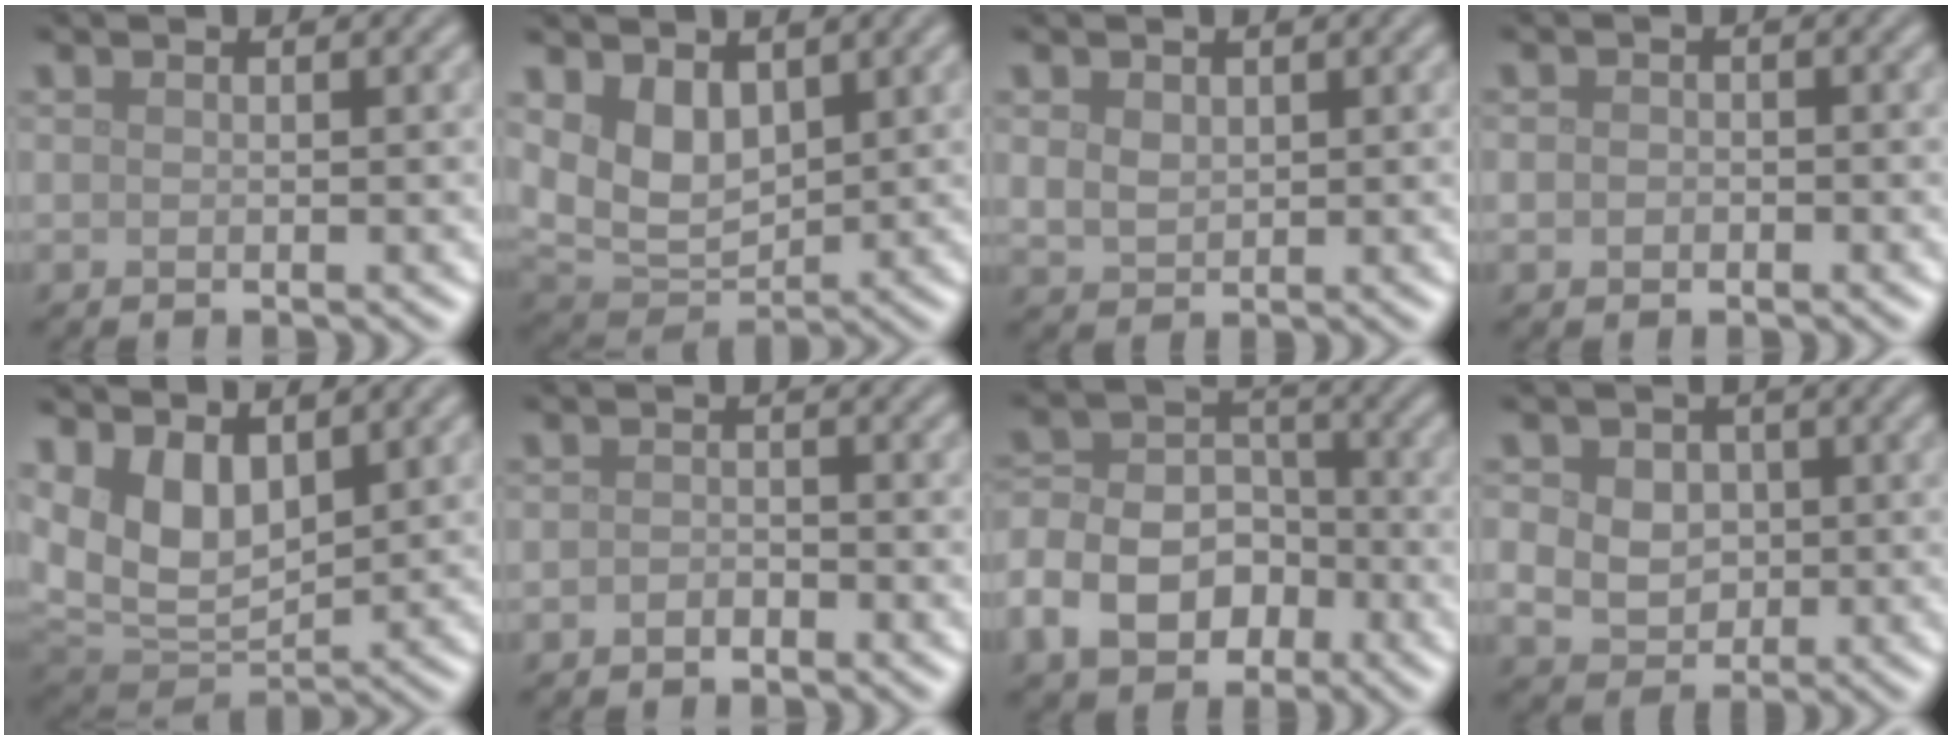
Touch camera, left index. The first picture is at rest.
{"total": 5.1, "force": [2.0, 3.3, 3.3], "torque": [-0.070, -0.015, 0.042]}
{"total": 2.0, "force": [0.8, 1.4, 1.1], "torque": [-0.024, -0.002, 0.019]}
{"total": 1.2, "force": [-0.3, 1.0, 0.5], "torque": [-0.001, -0.003, -0.010]}
{"total": 7.0, "force": [2.7, 4.2, 5.0], "torque": [-0.103, -0.014, 0.049]}
{"total": 1.2, "force": [-0.8, 0.7, 0.6], "torque": [-0.012, 0.001, -0.016]}
{"total": 7.5, "force": [-3.7, 5.3, 3.9], "torque": [-0.060, 0.002, -0.078]}
{"total": 7.5, "force": [1.4, 6.2, 4.0], "torque": [-0.060, 0.037, 0.003]}